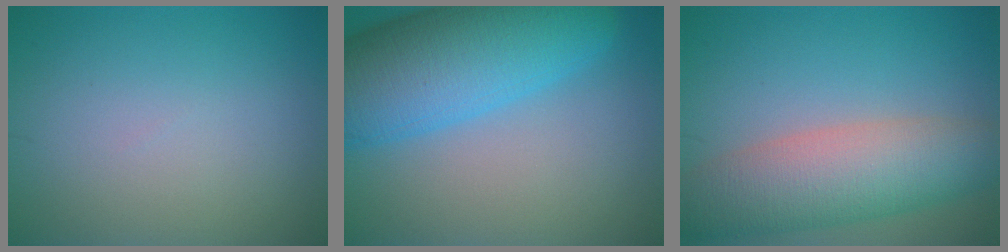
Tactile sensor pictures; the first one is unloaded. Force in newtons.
{"total": 11.9, "press": 11.9, "slide": 0.6}
{"total": 8.2, "press": 8.2, "slide": 0.3}